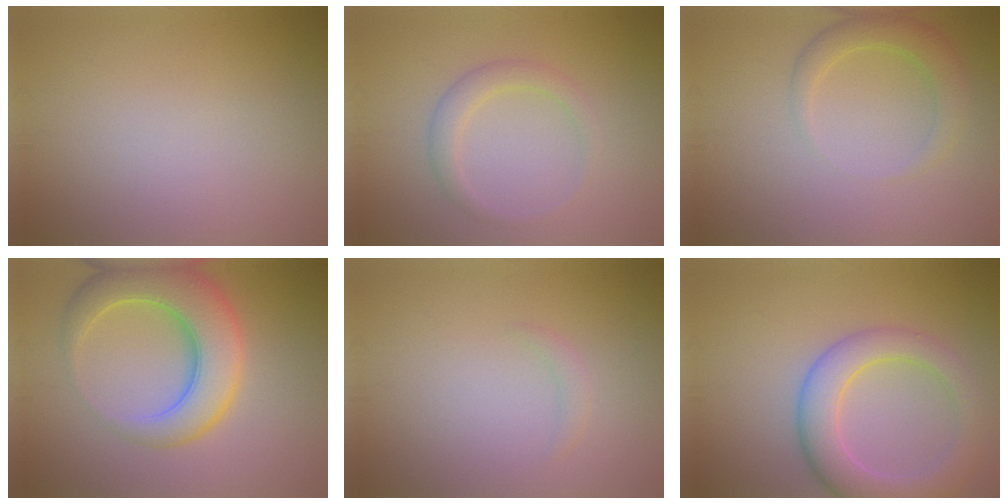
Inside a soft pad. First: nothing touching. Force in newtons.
{"total": 2.3, "press": 2.3, "slide": 0.2}
{"total": 2.9, "press": 2.9, "slide": 0.2}
{"total": 8.0, "press": 8.0, "slide": 0.3}
{"total": 0.8, "press": 0.8, "slide": 0.1}
{"total": 6.3, "press": 6.3, "slide": 0.5}